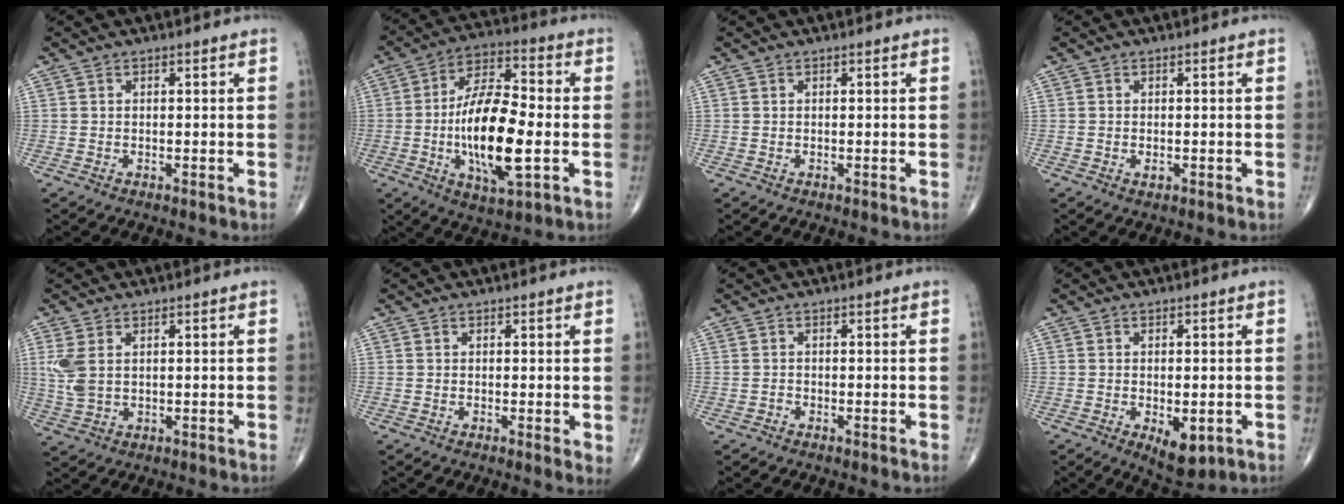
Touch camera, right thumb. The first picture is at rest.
{"total": 18.1, "force": [-2.8, 6.7, 16.6], "torque": [-0.295, 0.013, -0.049]}
{"total": 0.0}
{"total": 0.9, "force": [-0.2, 0.6, 0.6], "torque": [-0.011, -0.002, -0.002]}
{"total": 4.9, "force": [1.3, 3.0, 3.7], "torque": [-0.095, -0.001, 0.033]}
{"total": 1.7, "force": [0.3, 0.6, 1.5], "torque": [-0.022, -0.008, 0.001]}
{"total": 0.0}
{"total": 6.3, "force": [-1.9, 3.2, 5.2], "torque": [-0.066, -0.009, -0.017]}